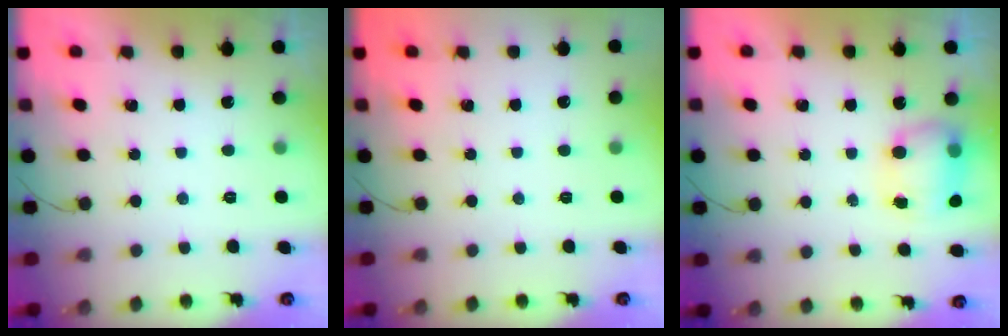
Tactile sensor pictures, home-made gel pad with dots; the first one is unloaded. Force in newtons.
{"total": 0.0}
{"total": 7.2, "press": 7.1, "slide": 1.5}